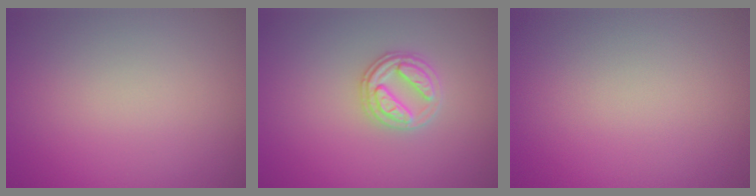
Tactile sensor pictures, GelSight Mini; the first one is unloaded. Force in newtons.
{"total": 2.6, "press": 2.6, "slide": 0.6}
{"total": 0.0}